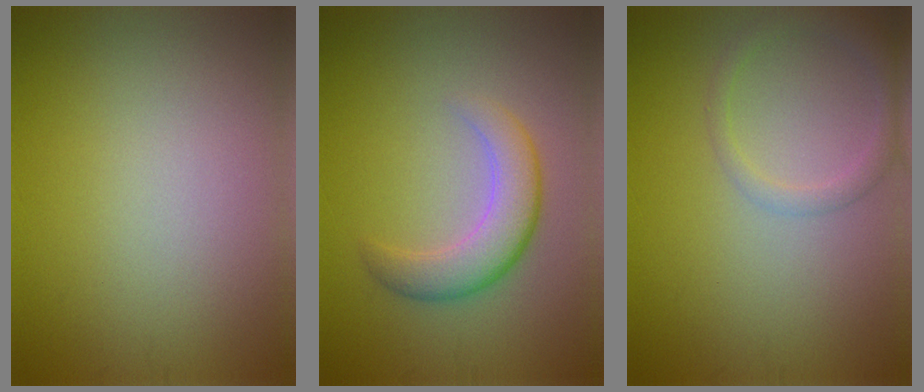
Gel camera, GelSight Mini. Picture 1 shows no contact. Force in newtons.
{"total": 4.1, "press": 4.1, "slide": 0.1}
{"total": 2.1, "press": 2.1, "slide": 0.1}